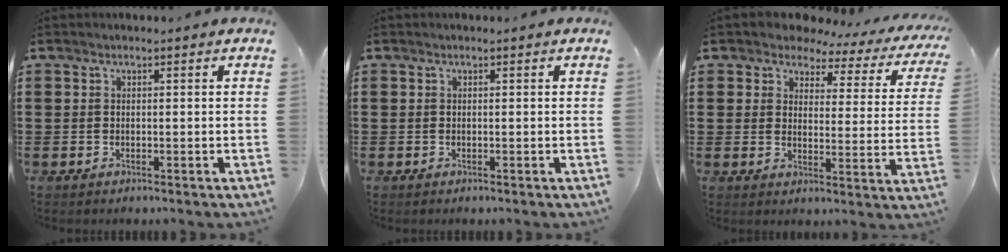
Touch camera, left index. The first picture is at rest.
{"total": 0.0}
{"total": 3.5, "force": [2.8, 1.8, 1.1], "torque": [-0.035, -0.014, 0.041]}